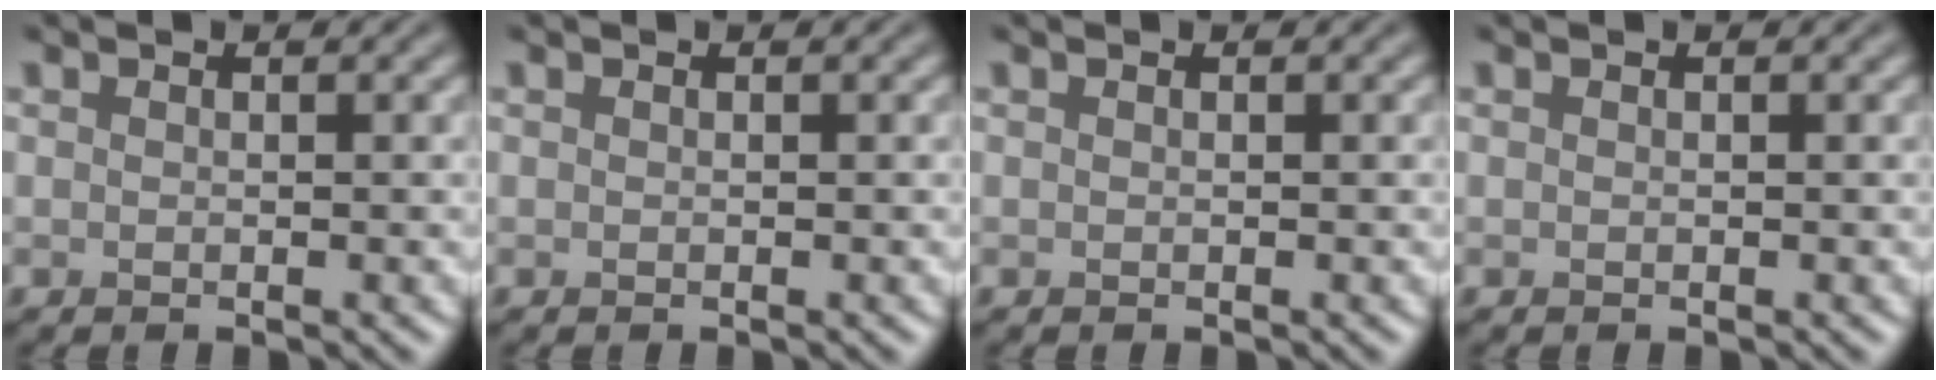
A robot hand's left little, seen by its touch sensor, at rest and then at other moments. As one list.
[{"total": 0.0}, {"total": 0.0}, {"total": 0.0}]